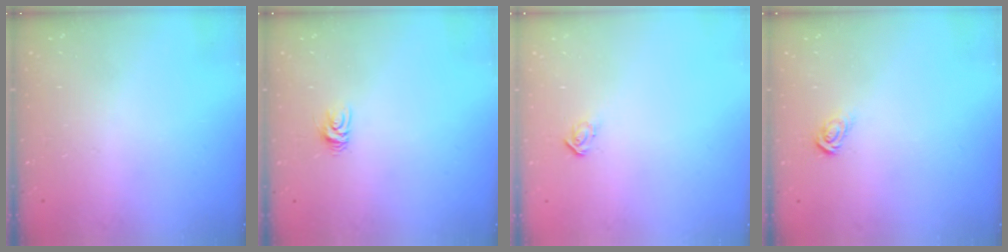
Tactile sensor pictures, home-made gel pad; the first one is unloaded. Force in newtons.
{"total": 4.8, "press": 4.8, "slide": 0.4}
{"total": 3.9, "press": 3.9, "slide": 0.2}
{"total": 3.9, "press": 3.9, "slide": 0.2}